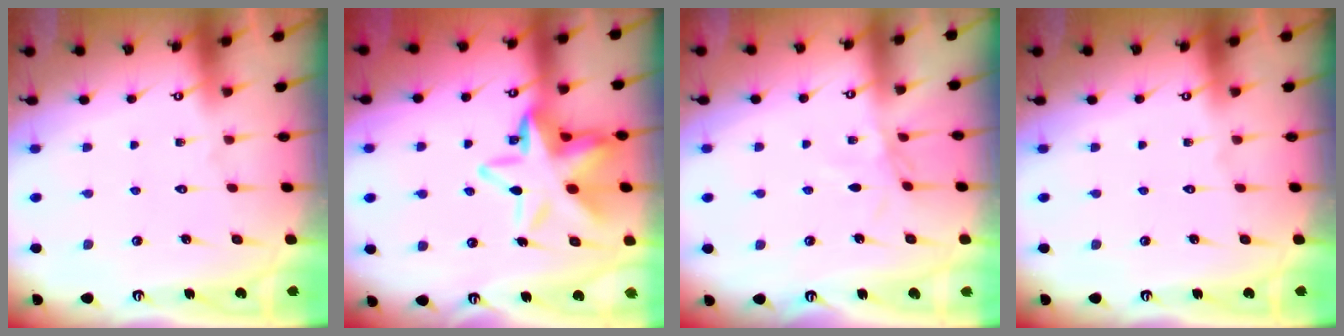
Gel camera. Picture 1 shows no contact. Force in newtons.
{"total": 15.9, "press": 15.7, "slide": 2.3}
{"total": 2.5, "press": 2.4, "slide": 0.5}
{"total": 0.0}